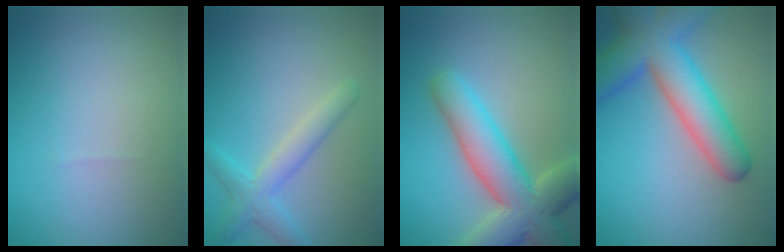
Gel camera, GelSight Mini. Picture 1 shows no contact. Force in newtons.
{"total": 1.9, "press": 1.9, "slide": 0.2}
{"total": 8.2, "press": 8.1, "slide": 0.7}
{"total": 8.4, "press": 8.4, "slide": 0.4}